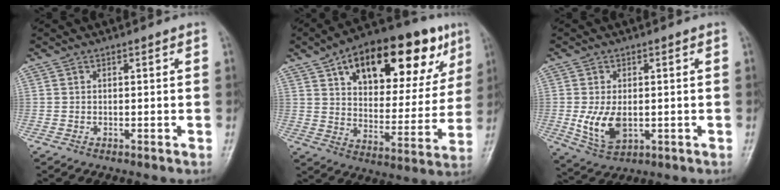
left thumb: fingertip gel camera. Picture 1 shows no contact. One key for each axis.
{"total": 26.3, "fx": 12.9, "fy": 12.8, "fz": 19.0, "tx": -0.237, "ty": -0.003, "tz": 0.194}
{"total": 7.5, "fx": -1.0, "fy": 4.6, "fz": 5.9, "tx": -0.108, "ty": -0.009, "tz": -0.006}